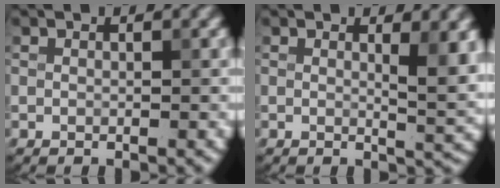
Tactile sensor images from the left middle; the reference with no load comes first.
{"total": 3.6, "force": [1.1, 0.9, 3.3], "torque": [-0.041, -0.009, 0.019]}